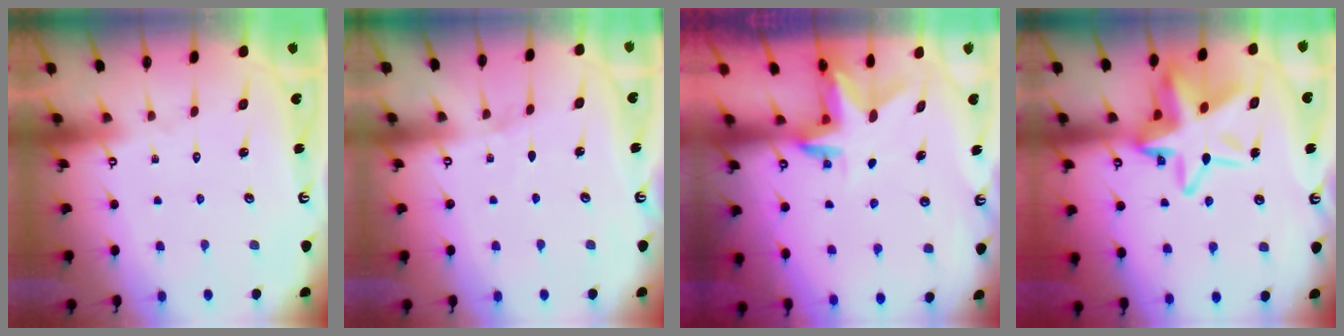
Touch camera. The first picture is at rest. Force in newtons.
{"total": 5.8, "press": 5.1, "slide": 2.6}
{"total": 3.0, "press": 3.0, "slide": 0.3}
{"total": 18.1, "press": 17.9, "slide": 2.8}